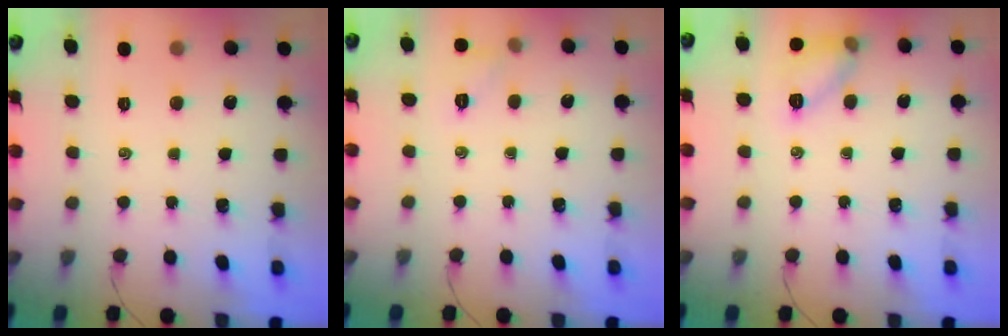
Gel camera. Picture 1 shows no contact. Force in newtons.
{"total": 5.4, "press": 5.2, "slide": 1.5}
{"total": 8.9, "press": 8.9, "slide": 0.6}